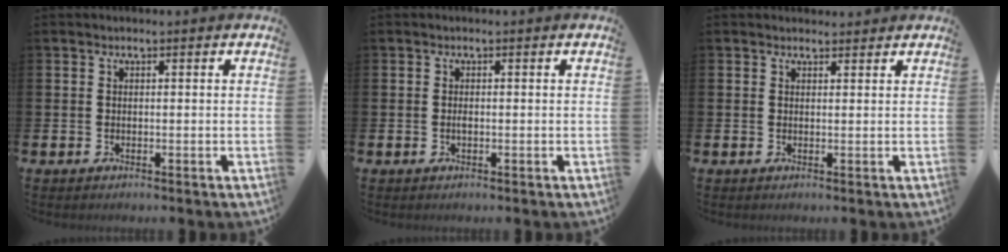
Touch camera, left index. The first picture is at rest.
{"total": 0.7, "force": [-0.1, 0.2, 0.6], "torque": [-0.009, -0.003, -0.003]}
{"total": 1.2, "force": [1.1, 0.5, 0.0], "torque": [0.010, 0.000, 0.018]}